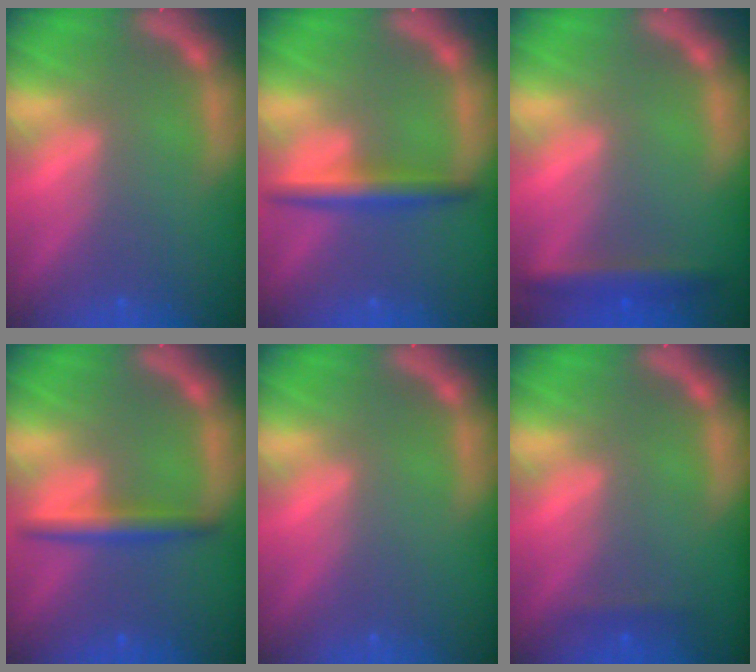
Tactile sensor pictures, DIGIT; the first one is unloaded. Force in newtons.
{"total": 3.5}
{"total": 3.0}
{"total": 3.0}
{"total": 0.0}
{"total": 0.9}